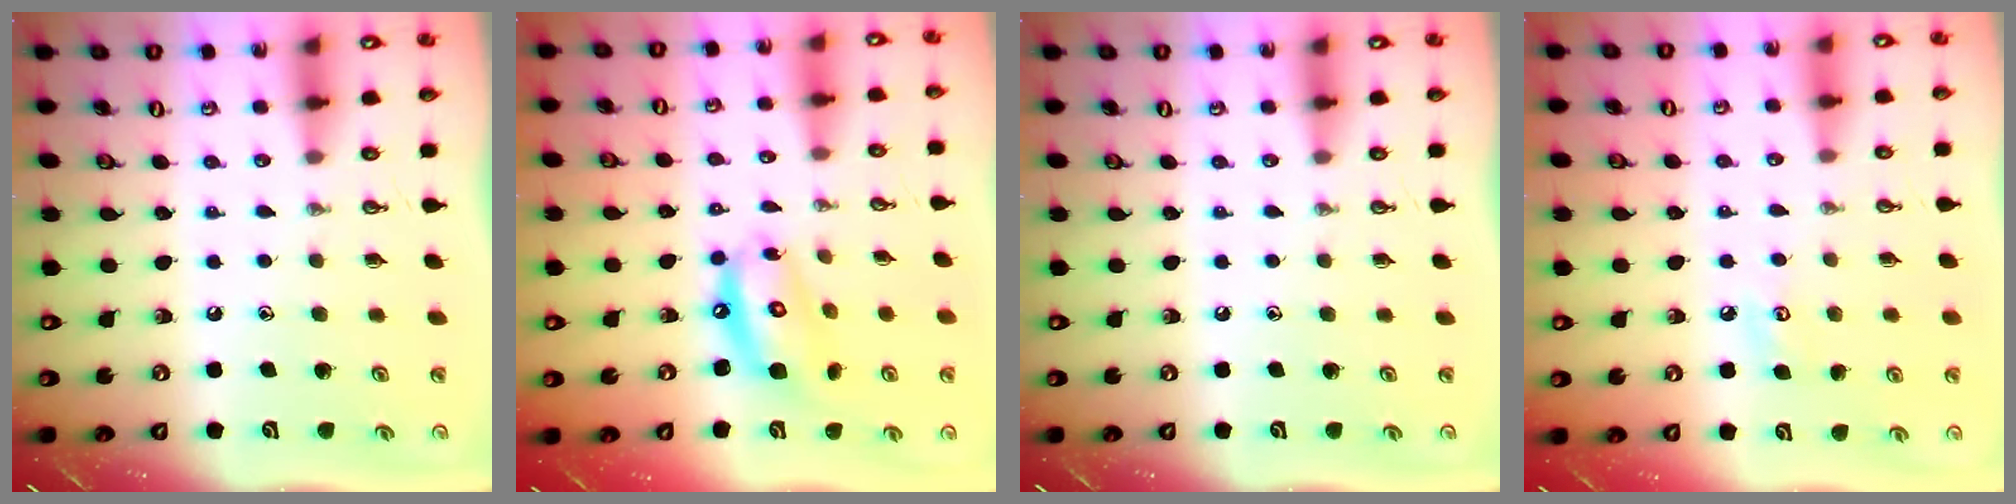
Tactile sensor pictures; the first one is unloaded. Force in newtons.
{"total": 12.4, "press": 12.3, "slide": 1.2}
{"total": 0.0}
{"total": 5.9, "press": 5.8, "slide": 0.7}